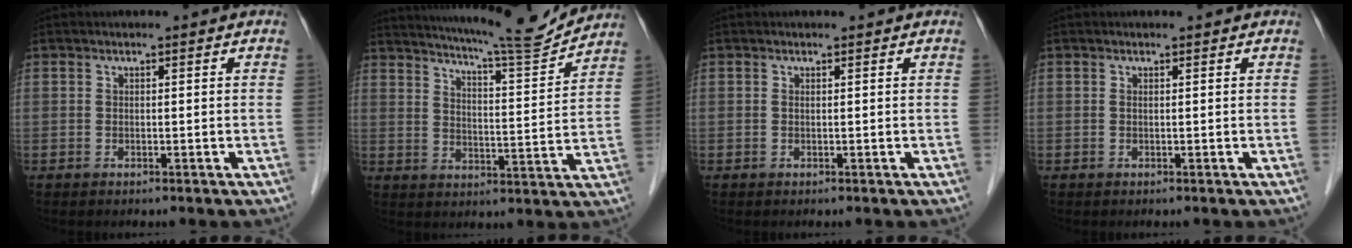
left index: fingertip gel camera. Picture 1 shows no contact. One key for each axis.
{"total": 13.9, "fx": 13.2, "fy": -0.7, "fz": 4.5, "tx": -0.079, "ty": -0.023, "tz": 0.185}
{"total": 0.0}
{"total": 0.0}